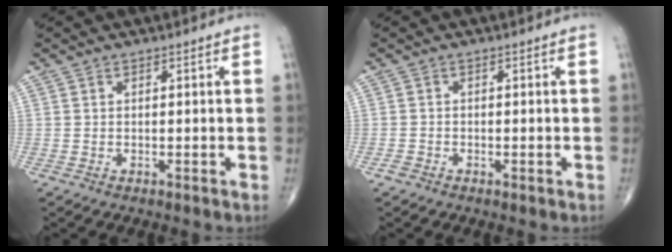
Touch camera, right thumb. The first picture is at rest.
{"total": 1.1, "force": [-0.7, 0.7, 0.4], "torque": [-0.006, 0.001, -0.017]}